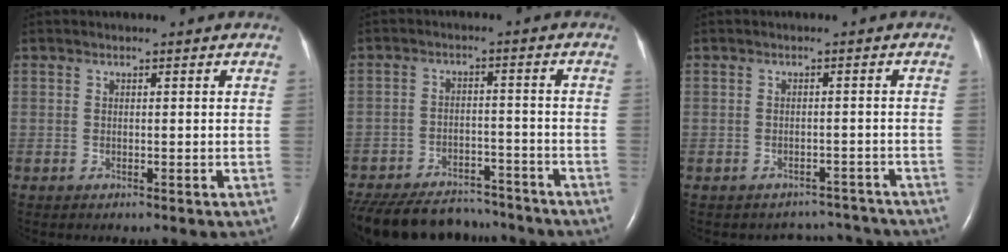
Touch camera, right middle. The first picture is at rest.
{"total": 17.9, "force": [-15.7, 6.2, 6.1], "torque": [-0.157, -0.014, -0.224]}
{"total": 4.8, "force": [-4.4, 1.5, -1.2], "torque": [0.021, 0.023, -0.050]}